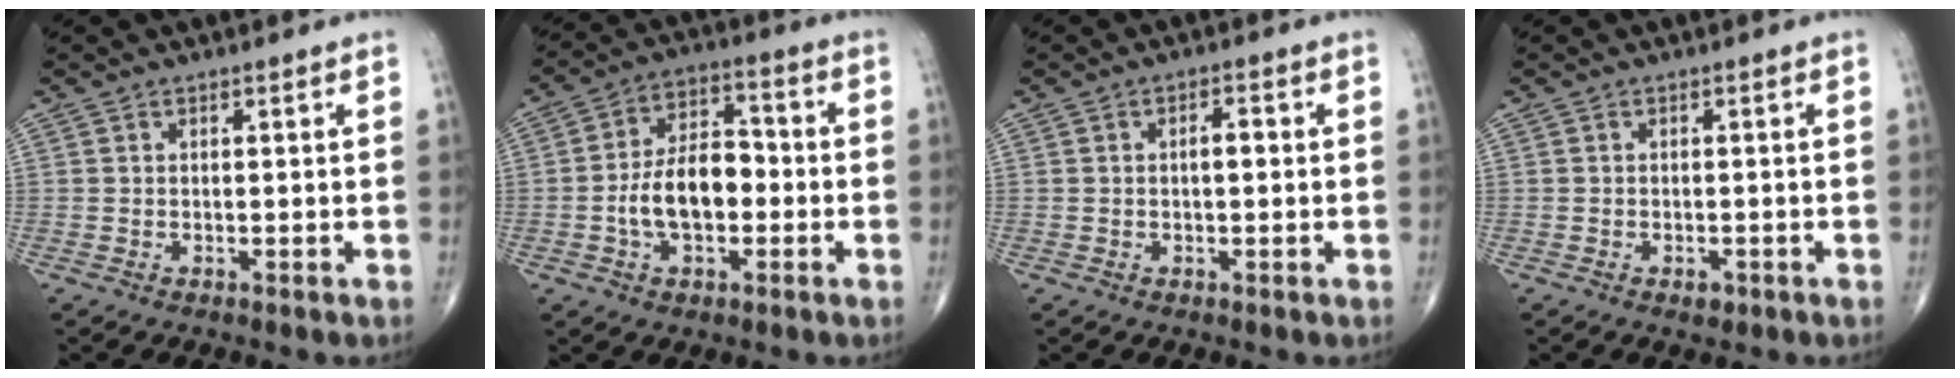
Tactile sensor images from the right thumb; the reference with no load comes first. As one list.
[{"total": 11.5, "force": [-2.1, 6.6, 9.1], "torque": [-0.141, 0.034, -0.045]}, {"total": 2.4, "force": [0.0, 1.1, 2.2], "torque": [-0.026, 0.006, -0.005]}, {"total": 1.4, "force": [-0.8, 0.8, 0.8], "torque": [-0.008, 0.001, -0.011]}]